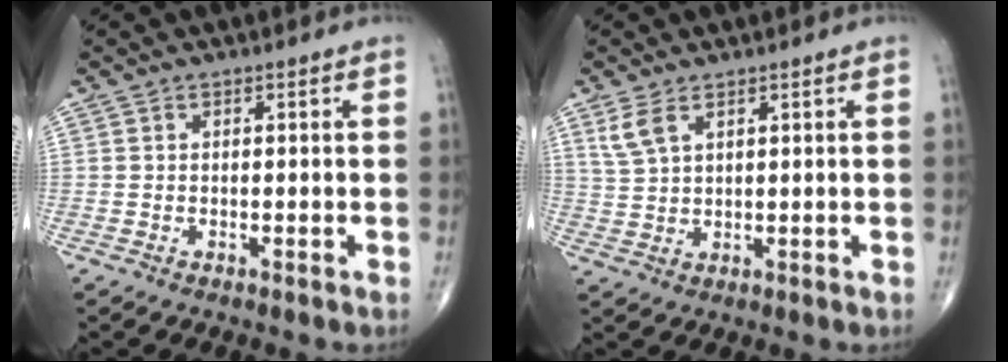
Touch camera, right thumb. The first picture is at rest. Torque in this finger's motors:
{"motor_torque": [-0.11, 0.11, 0.01, 0.01, 0.01]}